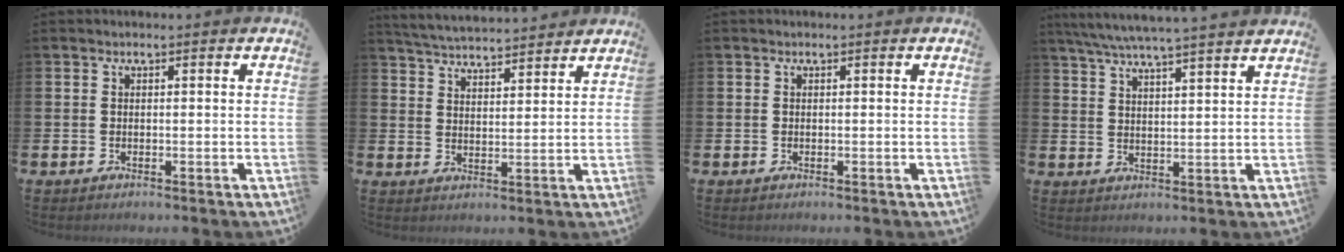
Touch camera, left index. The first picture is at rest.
{"total": 4.9, "force": [4.8, 0.3, 0.1], "torque": [-0.013, -0.033, 0.085]}
{"total": 0.0}
{"total": 6.0, "force": [5.7, -0.5, 1.7], "torque": [-0.053, -0.029, 0.102]}